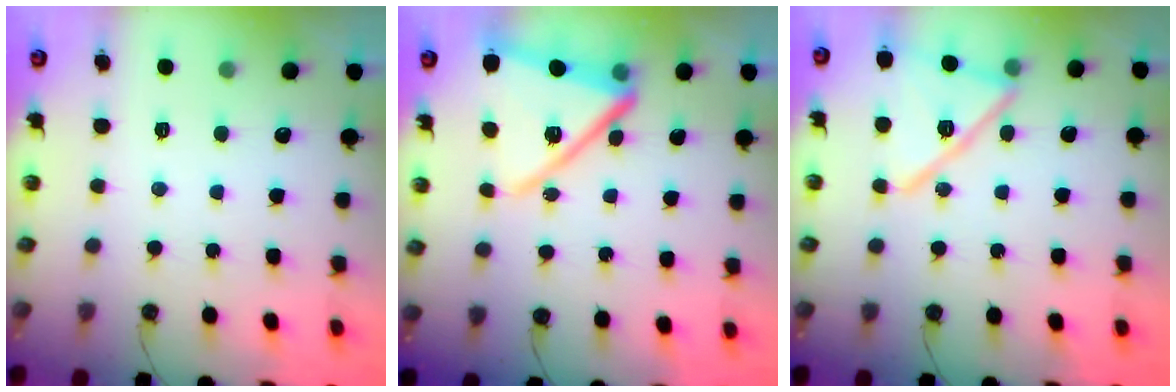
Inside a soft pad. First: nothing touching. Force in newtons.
{"total": 16.7, "press": 16.6, "slide": 1.6}
{"total": 15.8, "press": 15.8, "slide": 0.5}